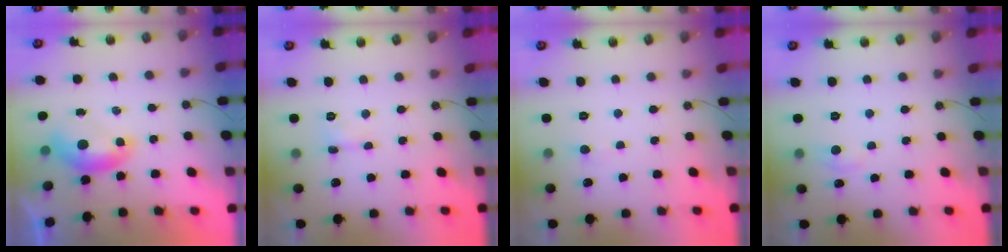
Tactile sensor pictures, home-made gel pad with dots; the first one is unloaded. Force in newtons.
{"total": 2.0, "press": 2.0, "slide": 0.4}
{"total": 0.9, "press": 0.7, "slide": 0.5}
{"total": 1.1, "press": 0.8, "slide": 0.8}